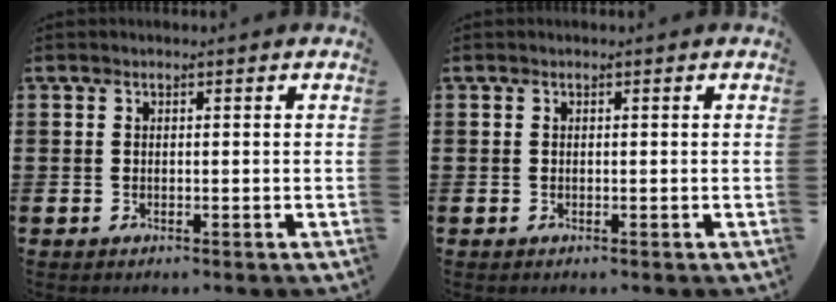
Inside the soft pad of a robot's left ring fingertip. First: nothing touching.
{"total": 0.0}